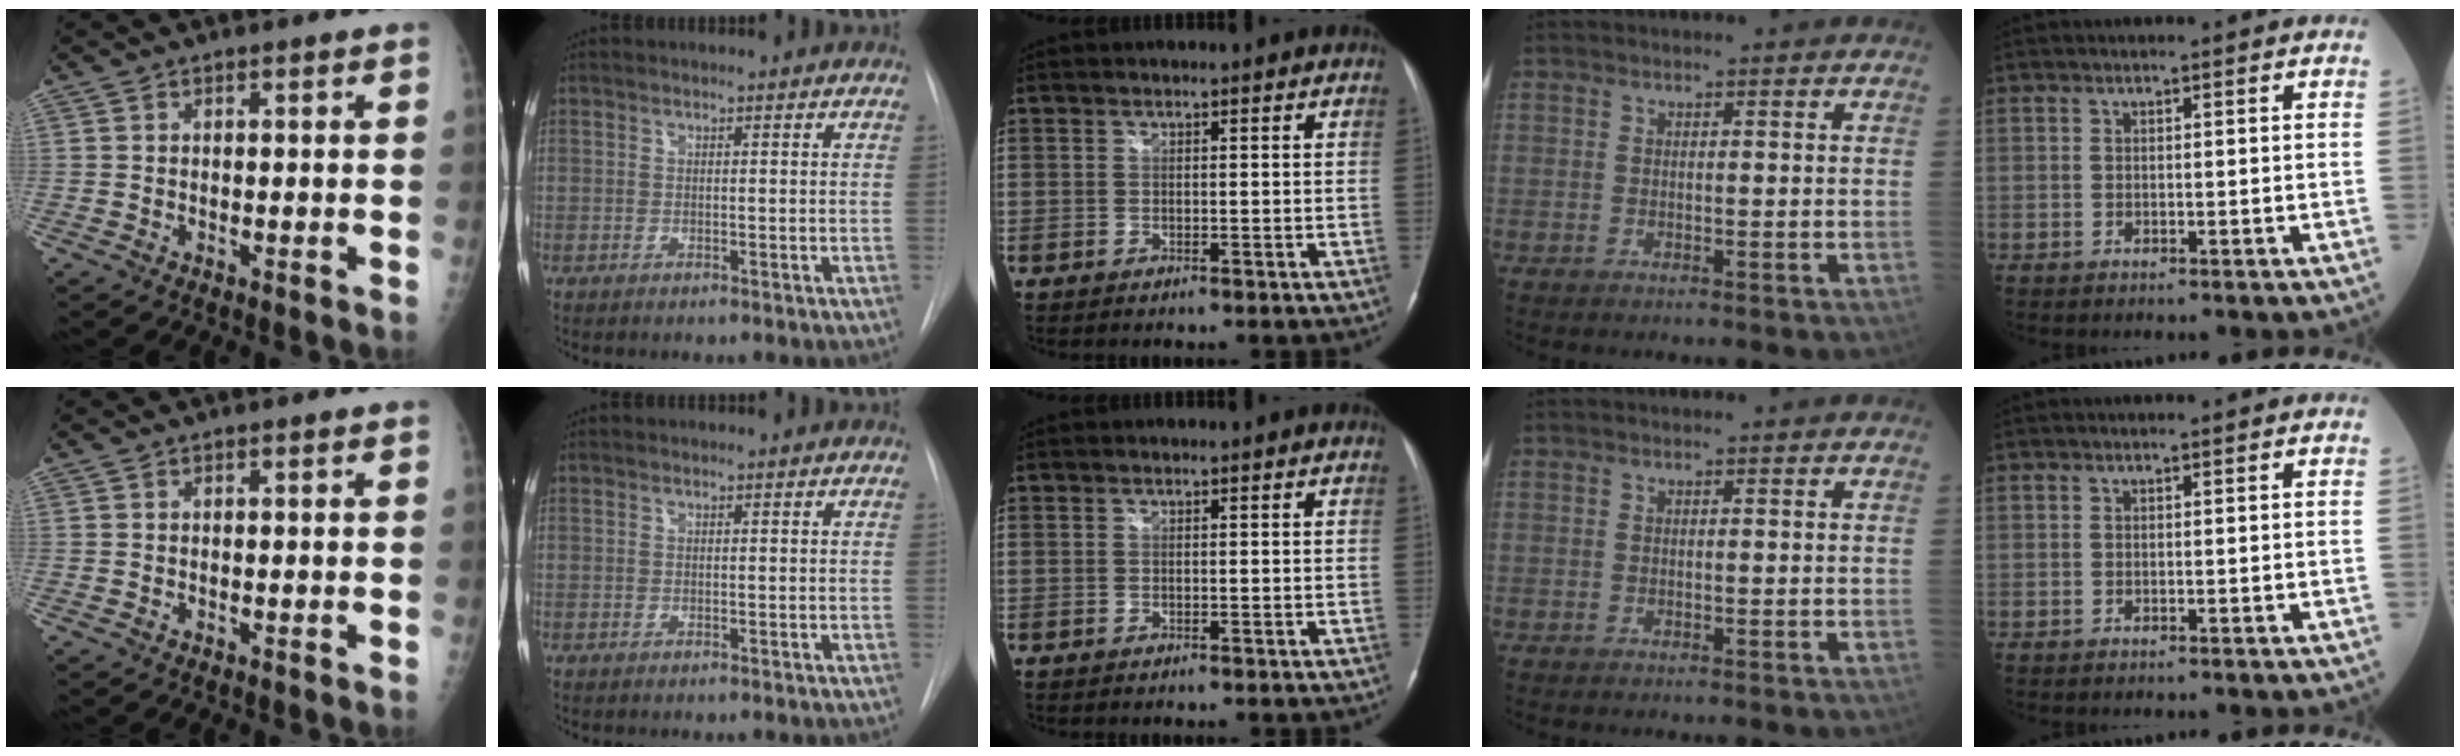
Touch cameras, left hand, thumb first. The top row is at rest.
{}